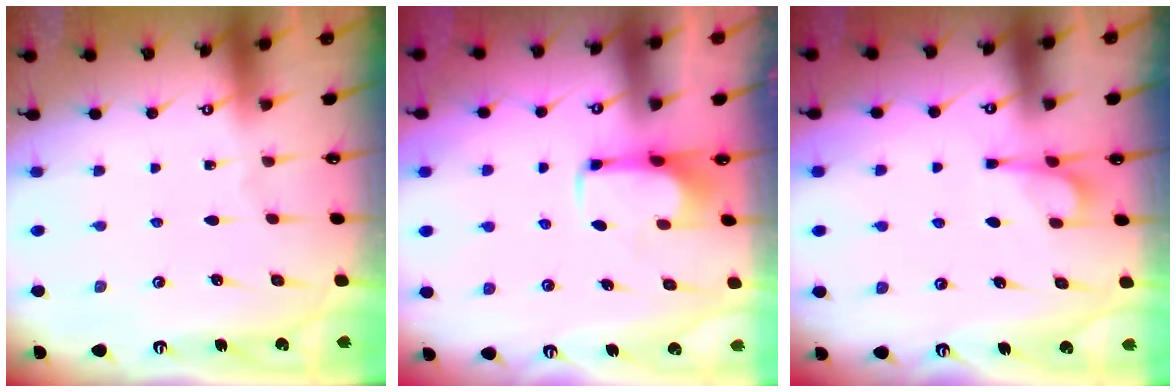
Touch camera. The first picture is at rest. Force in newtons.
{"total": 1.9, "press": 1.8, "slide": 0.4}
{"total": 5.5, "press": 5.5, "slide": 0.7}